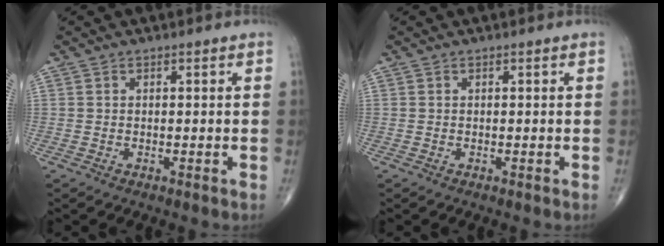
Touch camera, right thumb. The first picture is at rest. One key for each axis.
{"total": 0.0}